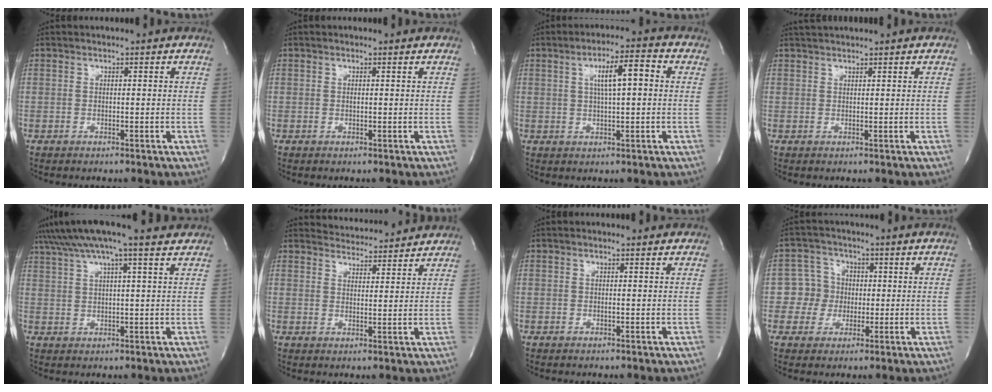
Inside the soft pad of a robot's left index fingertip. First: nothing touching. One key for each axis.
{"total": 0.0}
{"total": 6.2, "fx": 1.1, "fy": 1.0, "fz": 6.0, "tx": -0.103, "ty": 0.010, "tz": 0.017}
{"total": 2.5, "fx": 2.4, "fy": -0.2, "fz": 0.7, "tx": -0.007, "ty": 0.021, "tz": 0.044}
{"total": 11.8, "fx": 9.4, "fy": -0.2, "fz": 7.1, "tx": -0.131, "ty": 0.029, "tz": 0.130}
{"total": 7.4, "fx": 7.4, "fy": 0.7, "fz": 0.3, "tx": -0.009, "ty": 0.007, "tz": 0.095}
{"total": 0.0}
{"total": 5.2, "fx": -0.3, "fy": 5.2, "fz": 0.4, "tx": -0.005, "ty": 0.016, "tz": -0.005}